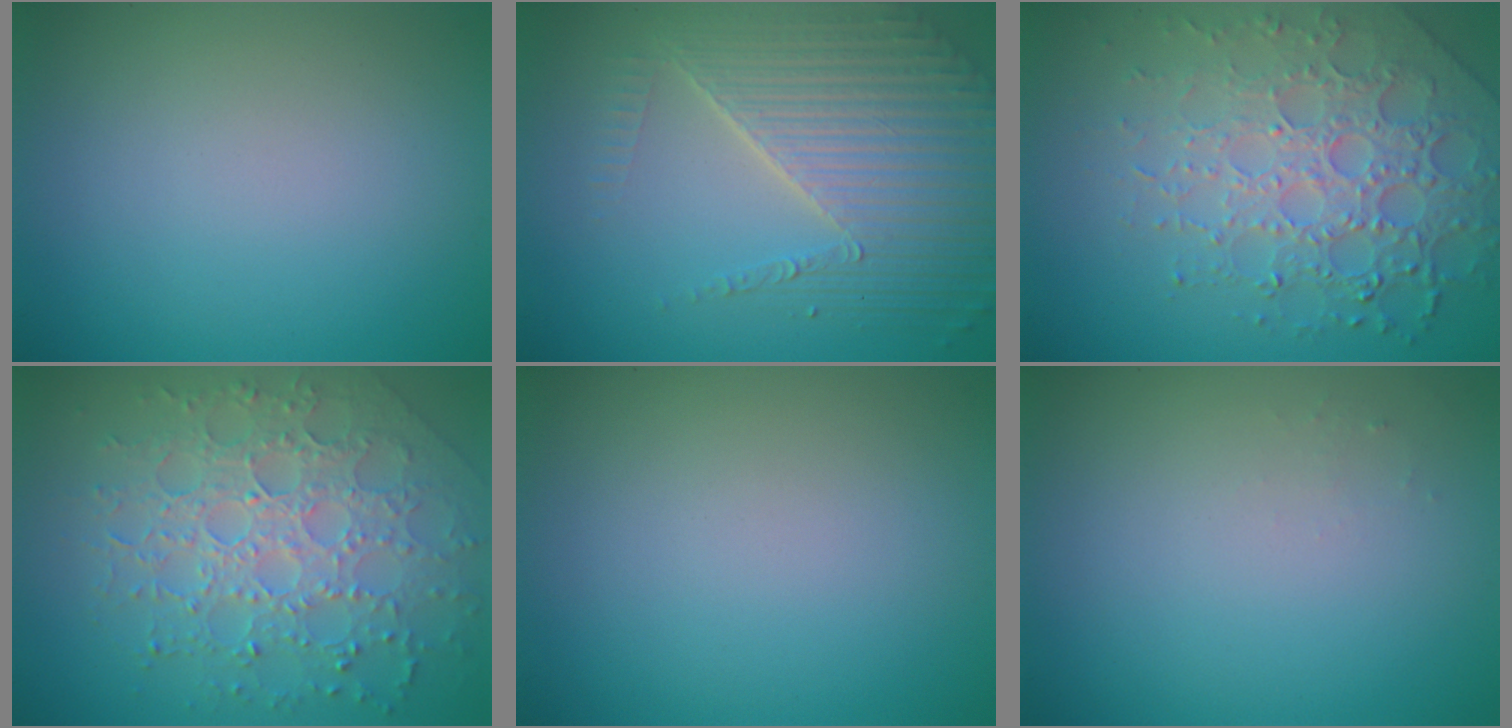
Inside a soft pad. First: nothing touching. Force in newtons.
{"total": 6.7, "press": 4.9, "slide": 4.5}
{"total": 7.3, "press": 5.2, "slide": 5.2}
{"total": 7.2, "press": 5.1, "slide": 5.1}
{"total": 0.0}
{"total": 0.5, "press": 0.5, "slide": 0.2}